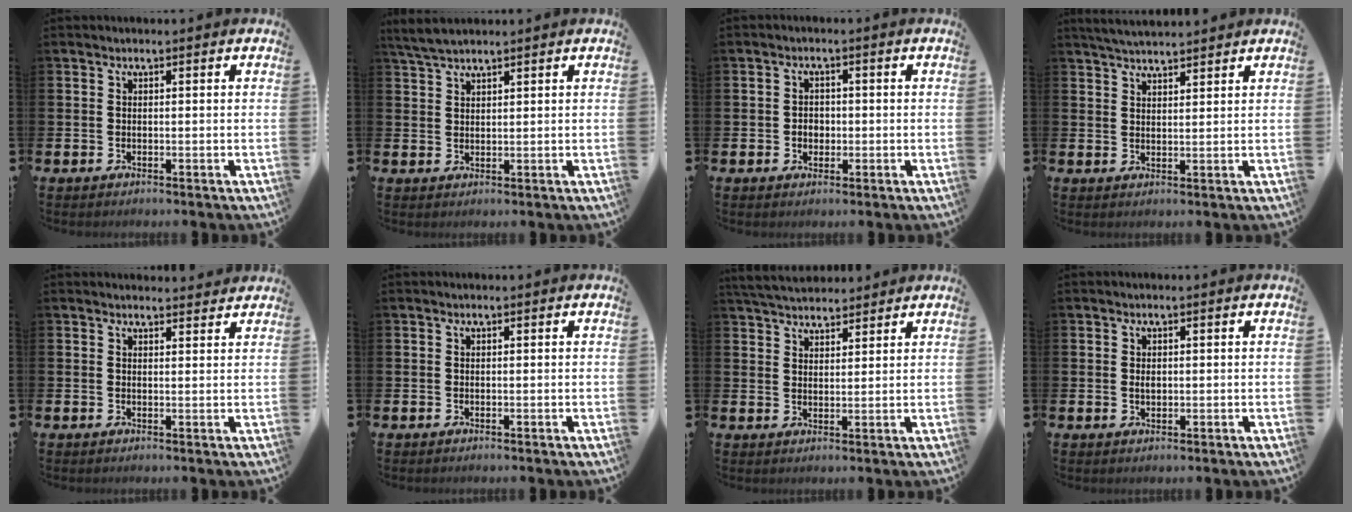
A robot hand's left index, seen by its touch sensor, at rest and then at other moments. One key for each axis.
{"total": 3.2, "fx": 3.0, "fy": 0.6, "fz": 1.2, "tx": -0.038, "ty": -0.001, "tz": 0.057}
{"total": 2.1, "fx": -0.4, "fy": 1.8, "fz": 1.1, "tx": -0.006, "ty": 0.000, "tz": -0.014}
{"total": 3.7, "fx": 3.7, "fy": 0.3, "fz": 0.7, "tx": -0.021, "ty": -0.013, "tz": 0.068}
{"total": 1.8, "fx": 1.8, "fy": 0.3, "fz": 0.0, "tx": 0.006, "ty": -0.010, "tz": 0.030}
{"total": 0.0}
{"total": 4.4, "fx": 4.3, "fy": 1.0, "fz": 0.6, "tx": -0.032, "ty": -0.014, "tz": 0.080}
{"total": 0.9, "fx": 0.1, "fy": 0.6, "fz": 0.7, "tx": -0.013, "ty": 0.005, "tz": 0.000}